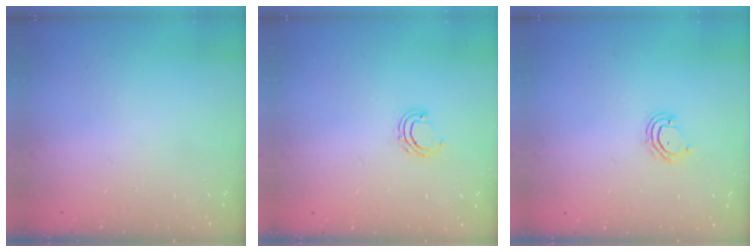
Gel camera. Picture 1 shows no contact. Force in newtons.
{"total": 5.7, "press": 5.7, "slide": 0.6}
{"total": 4.6, "press": 4.6, "slide": 0.3}